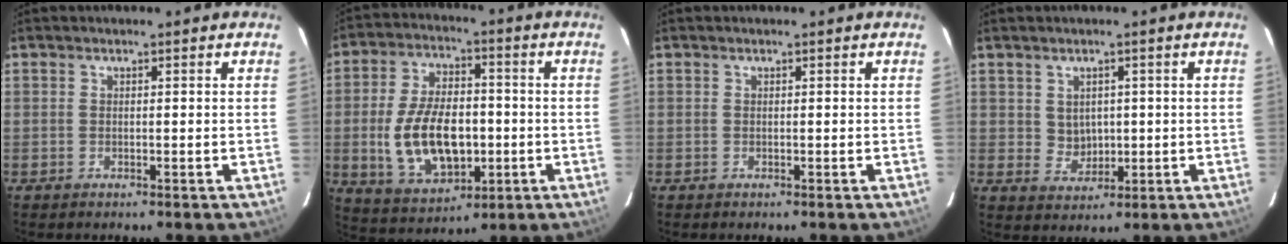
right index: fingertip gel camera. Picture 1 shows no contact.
{"total": 15.4, "force": [-2.4, 8.9, 12.3], "torque": [-0.253, -0.001, -0.023]}
{"total": 0.0}
{"total": 3.9, "force": [0.8, 3.6, 1.2], "torque": [-0.020, 0.004, 0.025]}